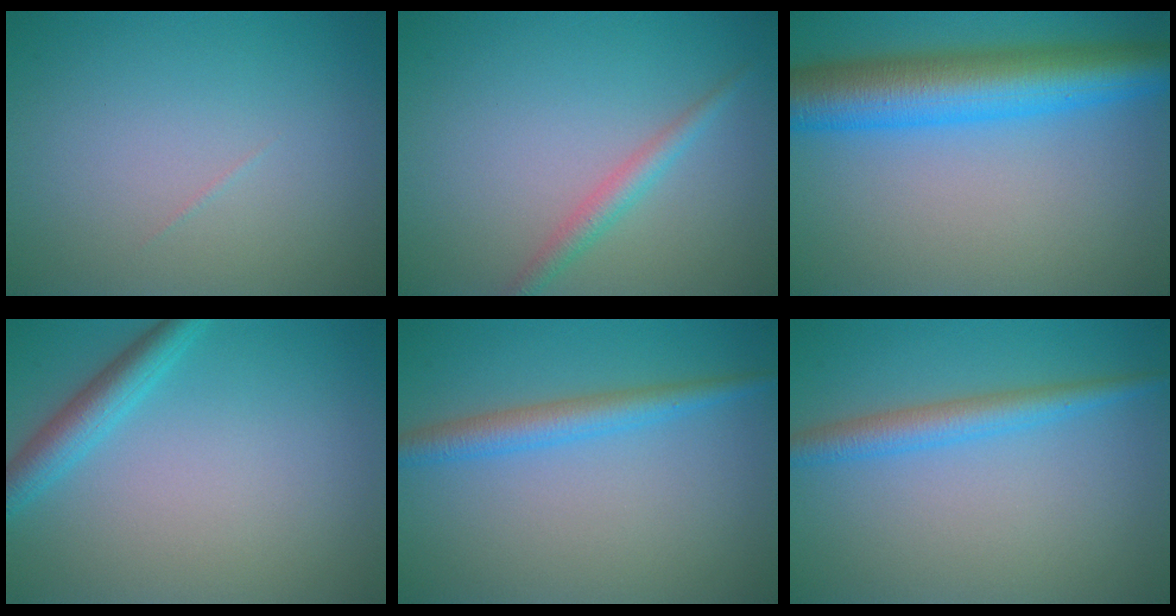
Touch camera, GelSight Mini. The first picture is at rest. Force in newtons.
{"total": 1.9, "press": 1.9, "slide": 0.0}
{"total": 9.3, "press": 9.3, "slide": 0.2}
{"total": 3.0, "press": 3.0, "slide": 0.2}
{"total": 3.0, "press": 3.0, "slide": 0.1}
{"total": 3.0, "press": 3.0, "slide": 0.1}